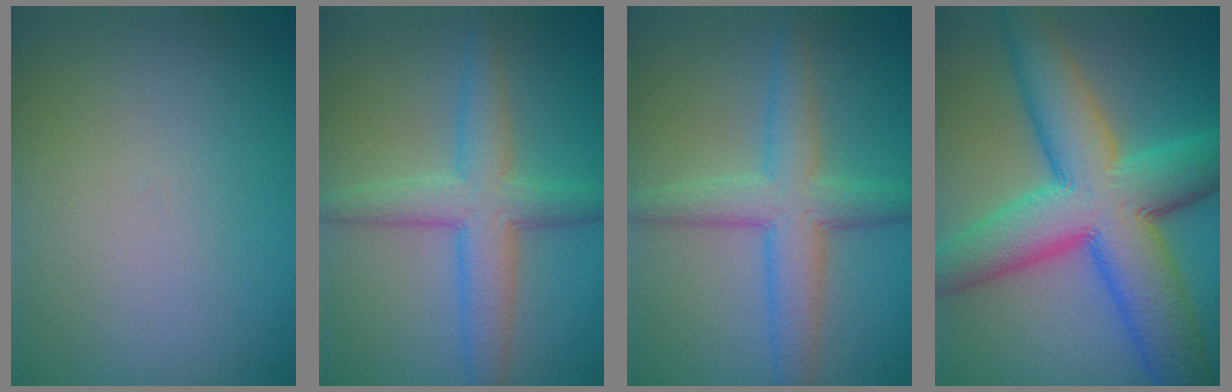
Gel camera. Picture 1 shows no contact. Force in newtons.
{"total": 4.8, "press": 4.8, "slide": 0.1}
{"total": 4.8, "press": 4.8, "slide": 0.1}
{"total": 11.6, "press": 11.6, "slide": 0.3}